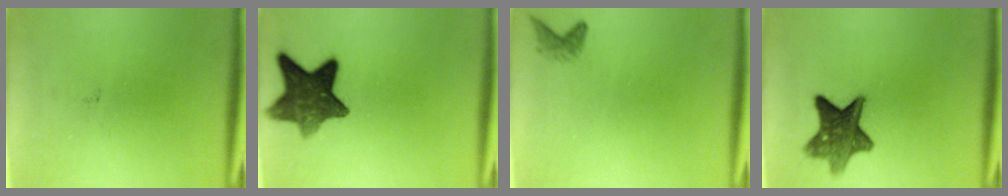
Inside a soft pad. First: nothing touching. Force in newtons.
{"total": 10.9}
{"total": 1.3}
{"total": 9.1}